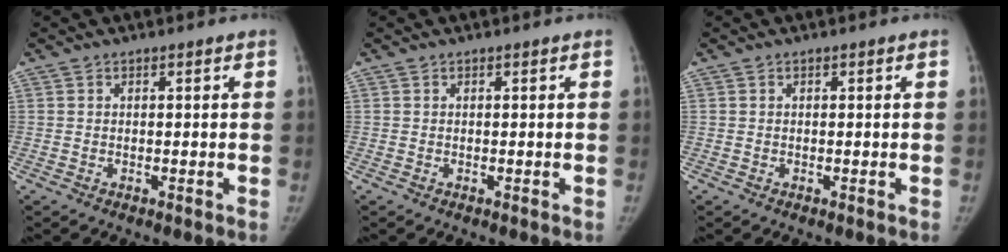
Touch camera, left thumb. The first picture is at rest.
{"total": 0.0}
{"total": 0.0}